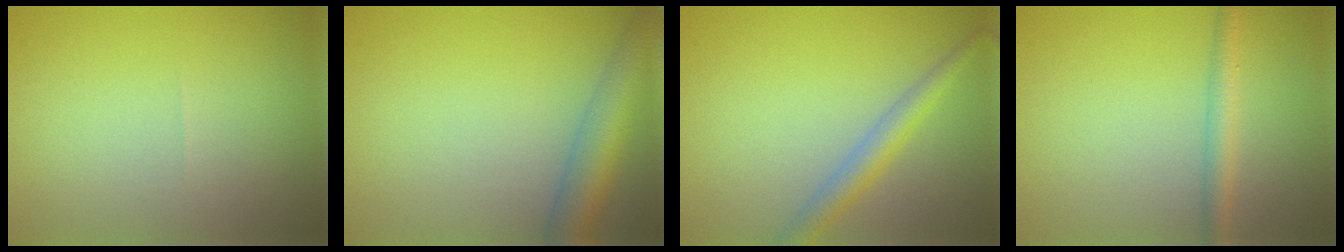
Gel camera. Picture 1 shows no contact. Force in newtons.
{"total": 5.0, "press": 5.0, "slide": 0.2}
{"total": 2.9, "press": 2.9, "slide": 0.1}
{"total": 2.3, "press": 2.3, "slide": 0.1}